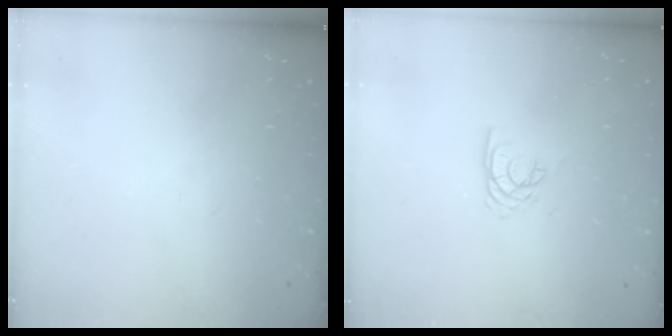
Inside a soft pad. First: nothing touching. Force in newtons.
{"total": 4.2, "press": 4.2, "slide": 0.0}